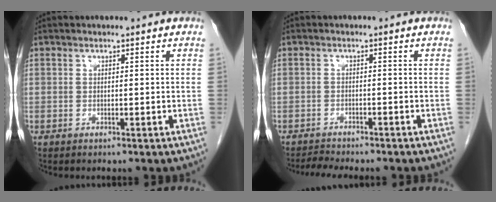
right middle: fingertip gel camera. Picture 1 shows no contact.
{"total": 4.2, "force": [-3.9, 0.2, 1.4], "torque": [-0.022, -0.012, -0.060]}